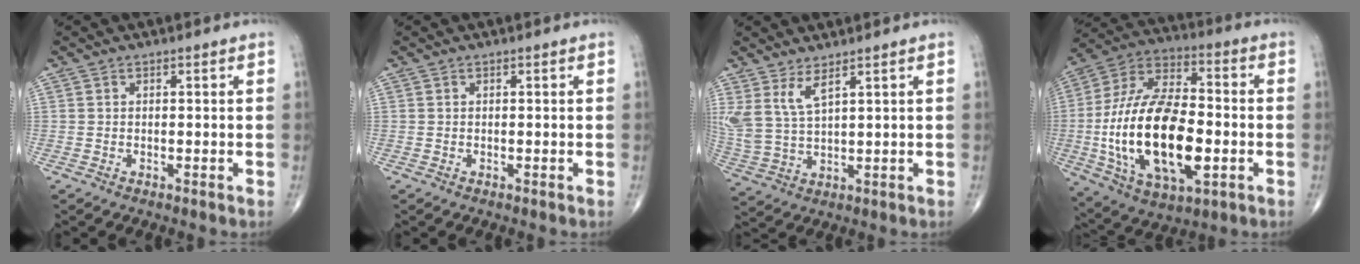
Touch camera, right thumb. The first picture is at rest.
{"total": 0.0}
{"total": 6.8, "force": [4.0, 2.0, 5.1], "torque": [-0.121, -0.024, 0.094]}
{"total": 25.8, "force": [-4.1, 12.8, 22.0], "torque": [-0.420, 0.014, -0.062]}